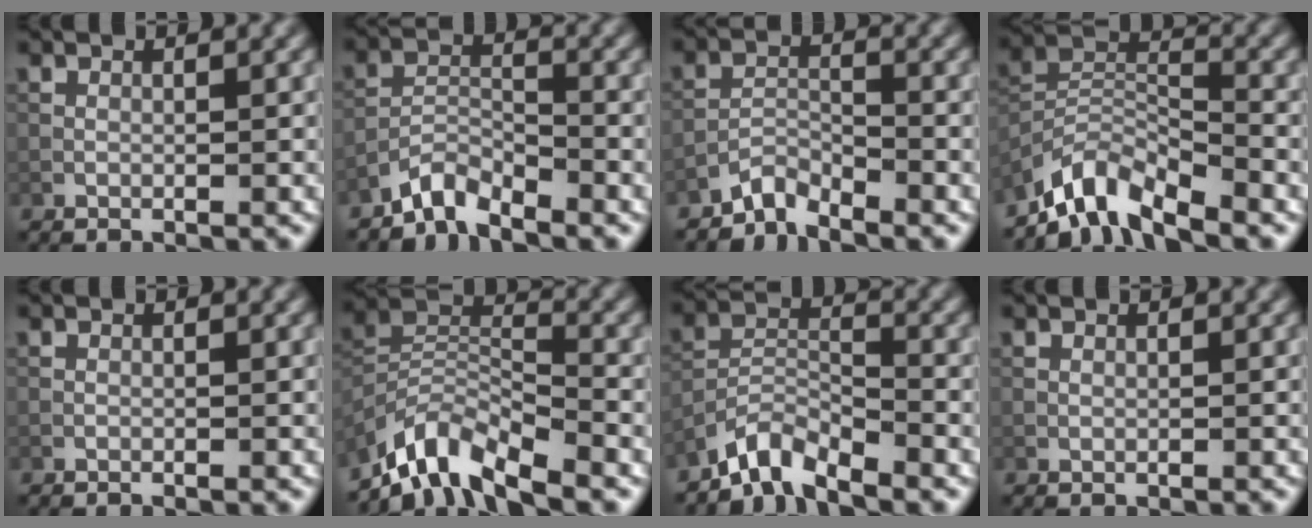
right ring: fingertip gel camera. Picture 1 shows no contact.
{"total": 3.2, "force": [-2.9, 0.8, 1.1], "torque": [-0.020, 0.005, -0.067]}
{"total": 2.5, "force": [-2.4, 0.5, 0.5], "torque": [-0.010, 0.006, -0.055]}
{"total": 6.4, "force": [-5.5, 1.6, 2.8], "torque": [-0.047, -0.003, -0.117]}
{"total": 0.0}
{"total": 7.8, "force": [-6.4, 2.0, 3.8], "torque": [-0.066, -0.004, -0.134]}
{"total": 4.1, "force": [-3.7, 1.0, 1.6], "torque": [-0.027, 0.002, -0.083]}
{"total": 0.0}